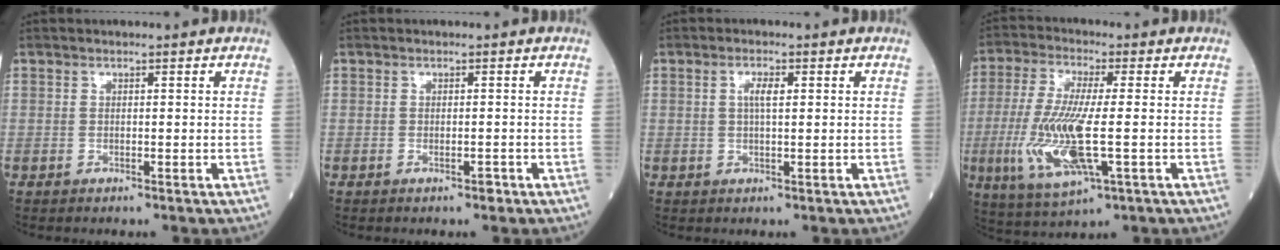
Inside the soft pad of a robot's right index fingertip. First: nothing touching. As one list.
[{"total": 1.1, "force": [-0.6, 0.4, 0.9], "torque": [-0.016, -0.001, -0.006]}, {"total": 2.3, "force": [0.6, 0.5, 2.2], "torque": [-0.045, 0.002, 0.010]}, {"total": 13.0, "force": [-2.4, 2.4, 12.6], "torque": [-0.273, -0.018, -0.044]}]